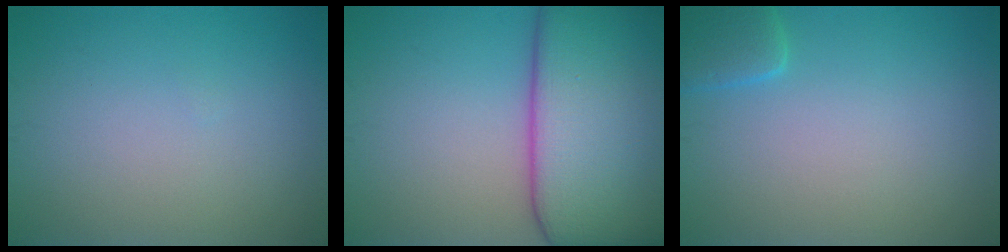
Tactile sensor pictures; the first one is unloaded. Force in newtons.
{"total": 16.4, "press": 16.4, "slide": 1.0}
{"total": 2.3, "press": 2.3, "slide": 0.2}